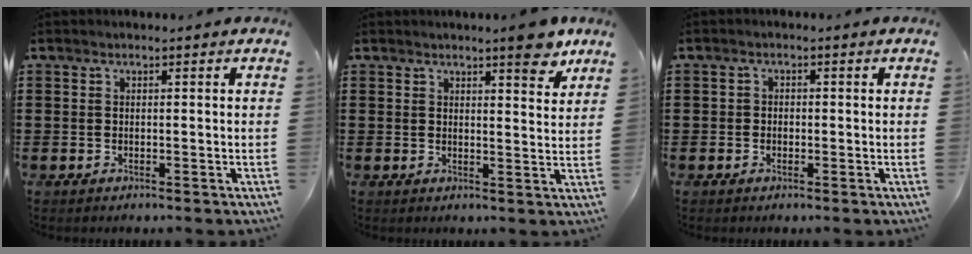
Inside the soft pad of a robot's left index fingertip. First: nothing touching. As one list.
[{"total": 5.8, "force": [4.6, 0.8, 3.4], "torque": [-0.047, -0.019, 0.074]}, {"total": 1.1, "force": [-0.4, 0.9, 0.4], "torque": [-0.010, 0.002, -0.010]}]